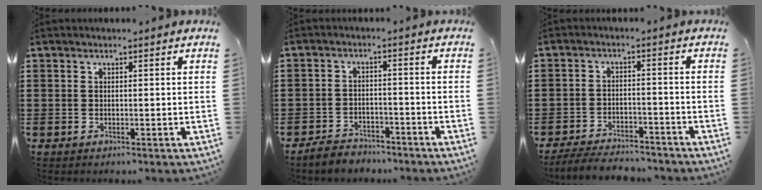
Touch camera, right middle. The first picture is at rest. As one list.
[{"total": 3.3, "force": [-3.3, 0.7, 0.1], "torque": [-0.007, 0.006, -0.069]}, {"total": 4.4, "force": [-4.3, 0.6, 0.8], "torque": [-0.021, 0.002, -0.089]}]